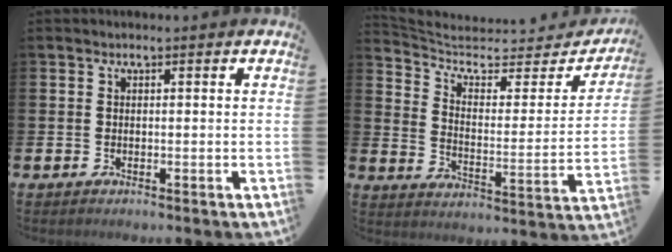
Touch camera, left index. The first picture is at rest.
{"total": 6.2, "force": [5.2, 2.5, 2.2], "torque": [-0.068, -0.045, 0.084]}